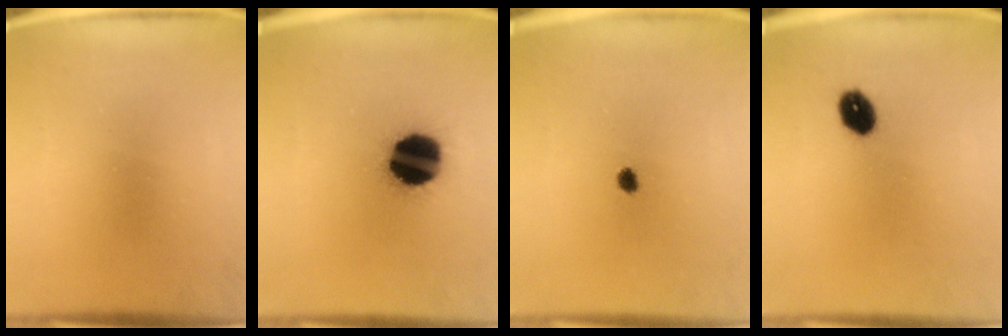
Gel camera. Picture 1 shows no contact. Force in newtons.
{"total": 19.1}
{"total": 1.8}
{"total": 5.3}